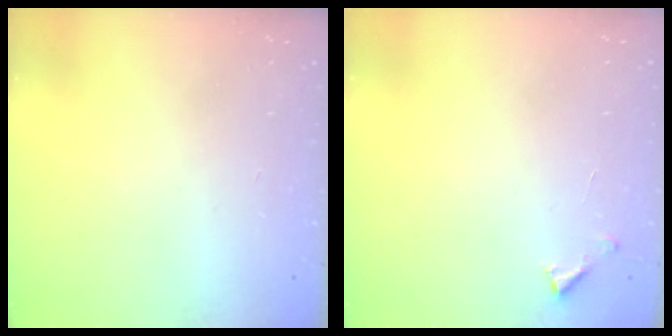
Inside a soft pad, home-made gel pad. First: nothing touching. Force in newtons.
{"total": 4.3, "press": 4.2, "slide": 0.3}